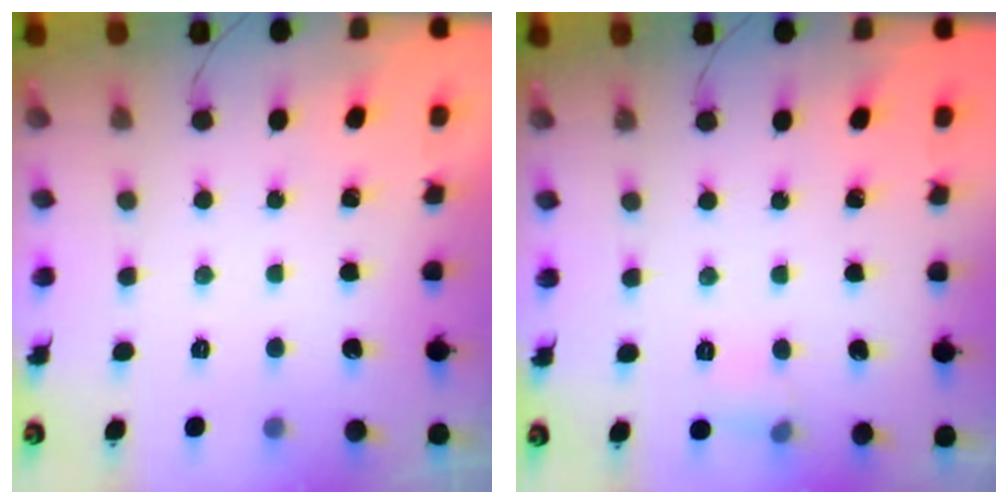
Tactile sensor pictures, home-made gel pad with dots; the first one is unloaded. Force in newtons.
{"total": 4.6, "press": 4.4, "slide": 1.4}